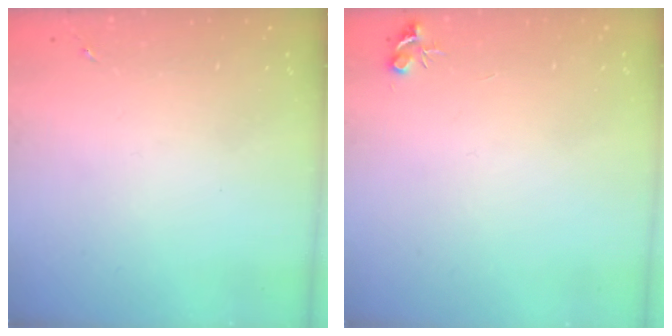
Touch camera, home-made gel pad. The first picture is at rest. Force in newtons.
{"total": 4.7, "press": 4.7, "slide": 0.6}